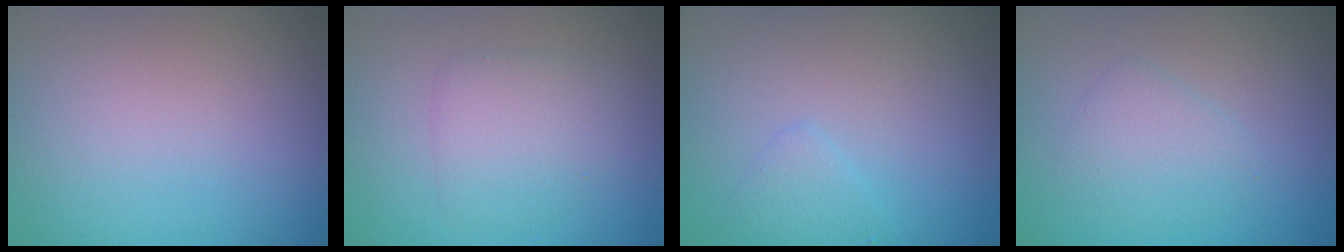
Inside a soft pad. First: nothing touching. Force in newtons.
{"total": 2.8, "press": 2.8, "slide": 0.1}
{"total": 1.3, "press": 1.3, "slide": 0.1}
{"total": 2.2, "press": 2.2, "slide": 0.0}